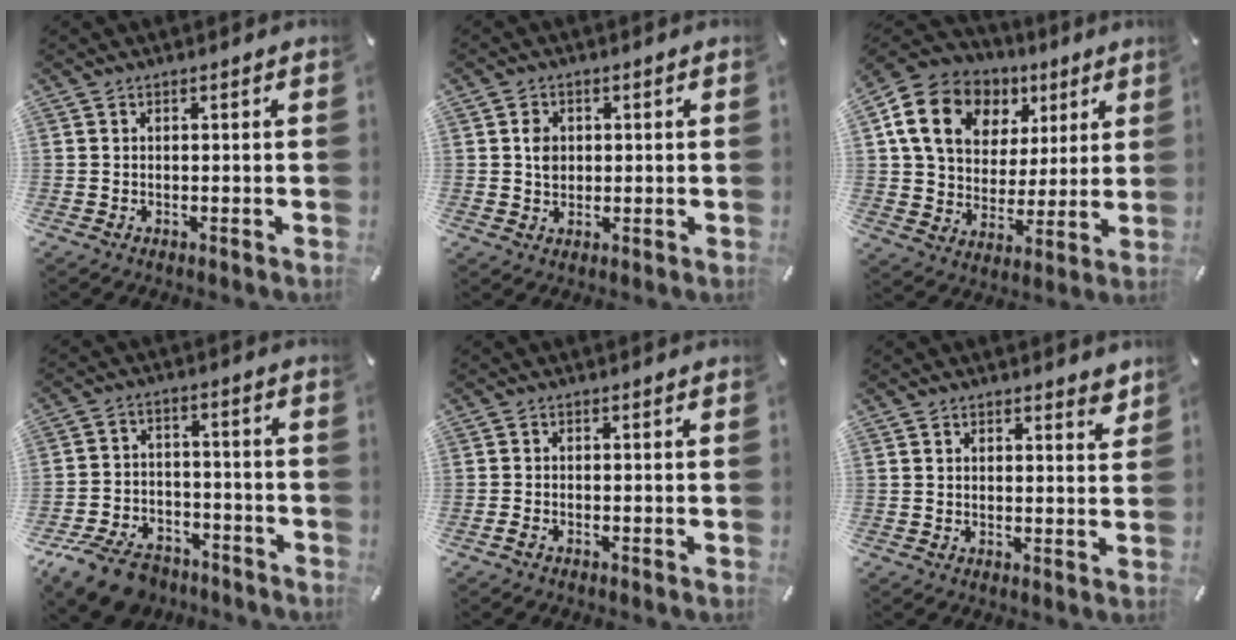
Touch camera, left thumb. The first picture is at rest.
{"total": 3.7, "force": [0.5, 3.2, 1.8], "torque": [-0.021, 0.001, 0.005]}
{"total": 16.2, "force": [6.5, 12.8, 7.6], "torque": [-0.151, -0.004, 0.124]}
{"total": 11.2, "force": [-8.4, 6.1, 4.2], "torque": [-0.076, 0.056, -0.151]}
{"total": 1.1, "force": [-0.9, 0.4, 0.5], "torque": [-0.011, -0.001, -0.016]}
{"total": 2.4, "force": [1.9, 1.2, 0.8], "torque": [-0.003, -0.007, 0.032]}